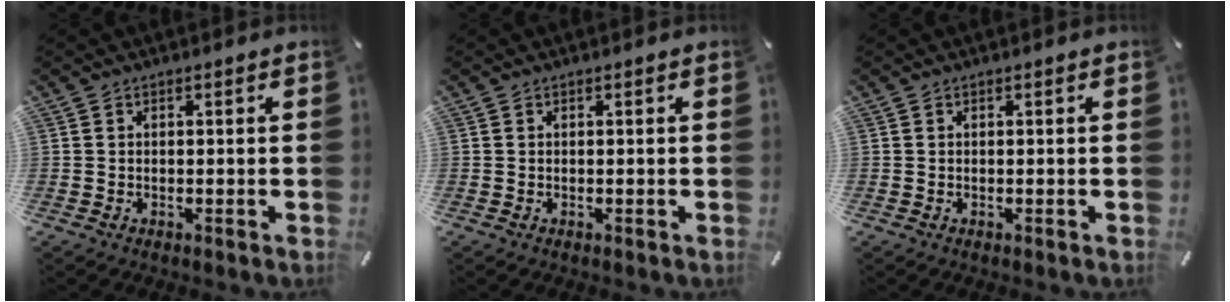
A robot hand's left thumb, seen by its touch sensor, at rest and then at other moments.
{"total": 0.0}
{"total": 0.0}